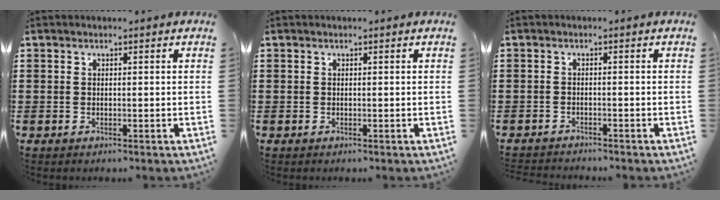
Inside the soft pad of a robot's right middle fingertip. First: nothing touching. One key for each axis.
{"total": 0.0}
{"total": 1.3, "fx": -1.3, "fy": 0.0, "fz": 0.0, "tx": -0.003, "ty": 0.001, "tz": -0.028}